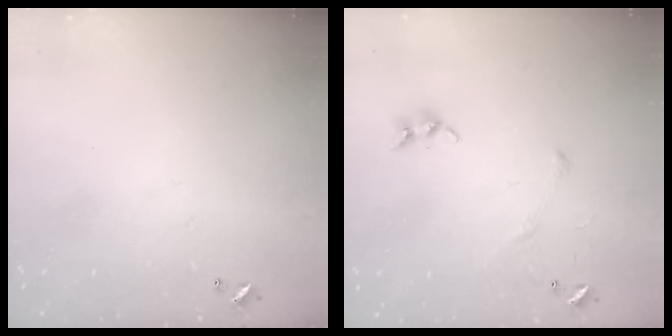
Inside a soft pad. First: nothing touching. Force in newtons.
{"total": 5.2, "press": 5.1, "slide": 0.6}